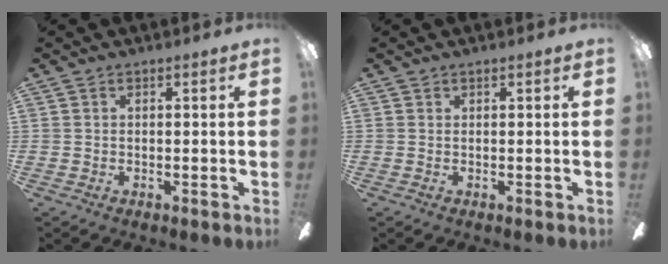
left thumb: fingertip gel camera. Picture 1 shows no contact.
{"total": 0.0}